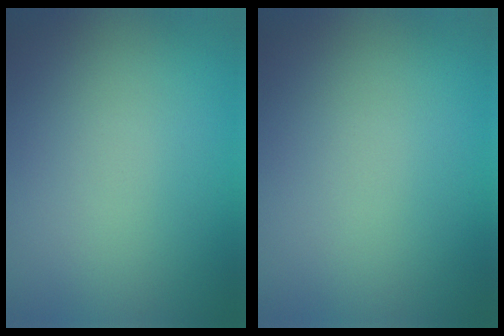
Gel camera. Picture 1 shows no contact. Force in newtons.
{"total": 0.0}